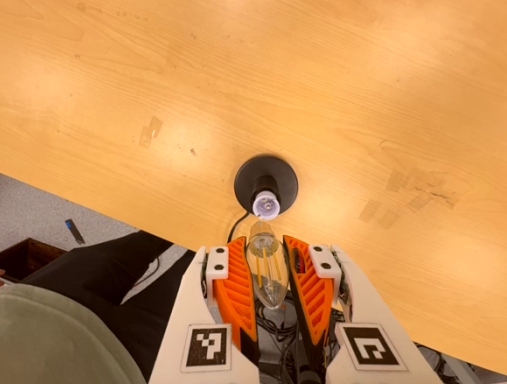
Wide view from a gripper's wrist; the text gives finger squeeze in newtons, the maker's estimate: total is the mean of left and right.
{"total": 20.1, "left": 22.1, "right": 18.1}